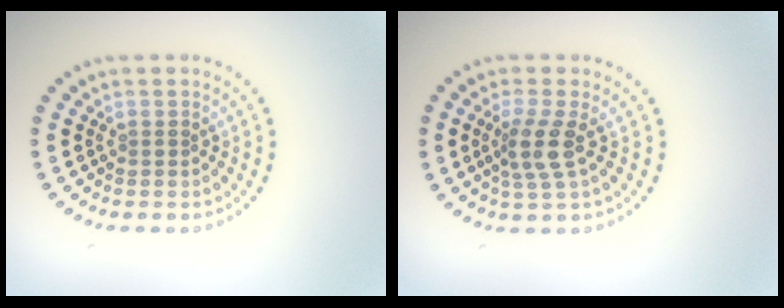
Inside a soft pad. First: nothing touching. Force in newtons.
{"total": 2.9, "press": 2.3, "slide": 1.7}